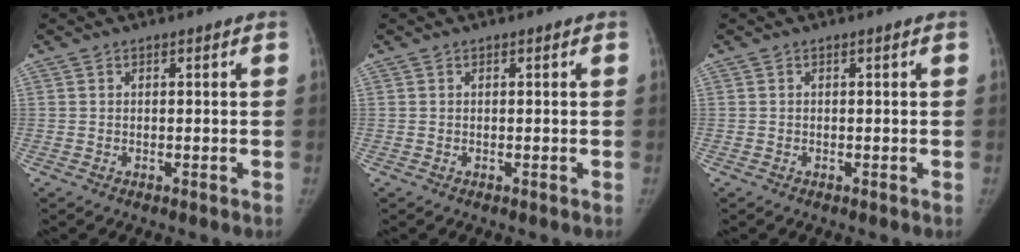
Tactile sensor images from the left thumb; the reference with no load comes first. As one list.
[{"total": 0.0}, {"total": 0.0}]